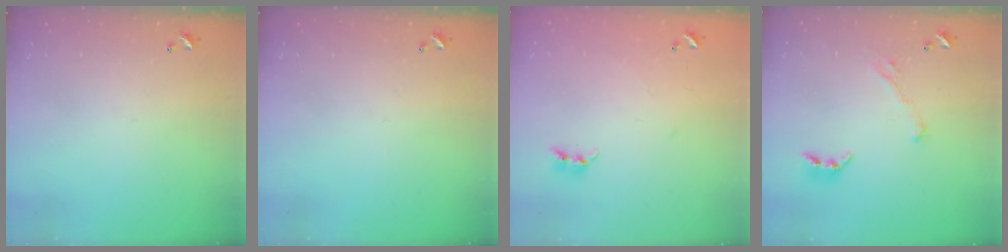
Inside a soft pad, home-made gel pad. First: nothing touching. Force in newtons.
{"total": 0.0}
{"total": 5.1, "press": 4.9, "slide": 1.1}
{"total": 2.9, "press": 2.8, "slide": 0.8}